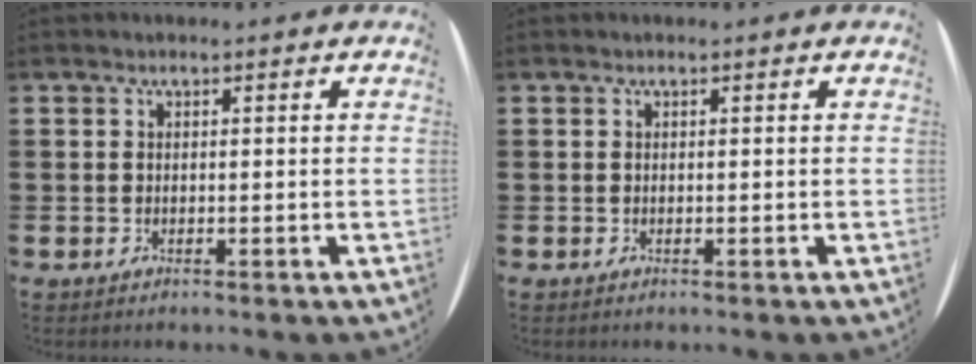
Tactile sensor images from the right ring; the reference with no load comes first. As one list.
[{"total": 0.0}]